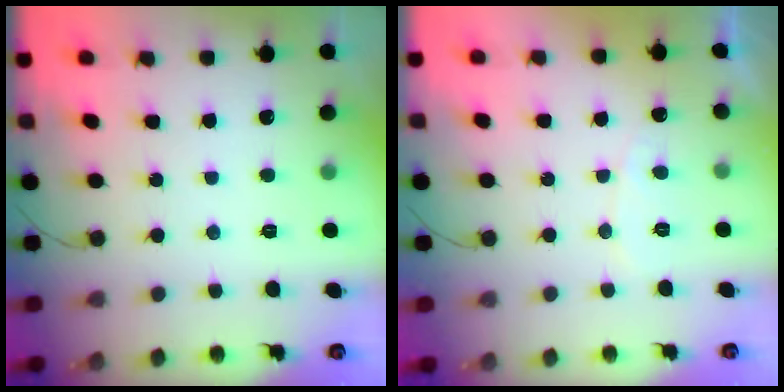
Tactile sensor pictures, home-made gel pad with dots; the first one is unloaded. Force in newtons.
{"total": 4.8, "press": 4.8, "slide": 0.4}